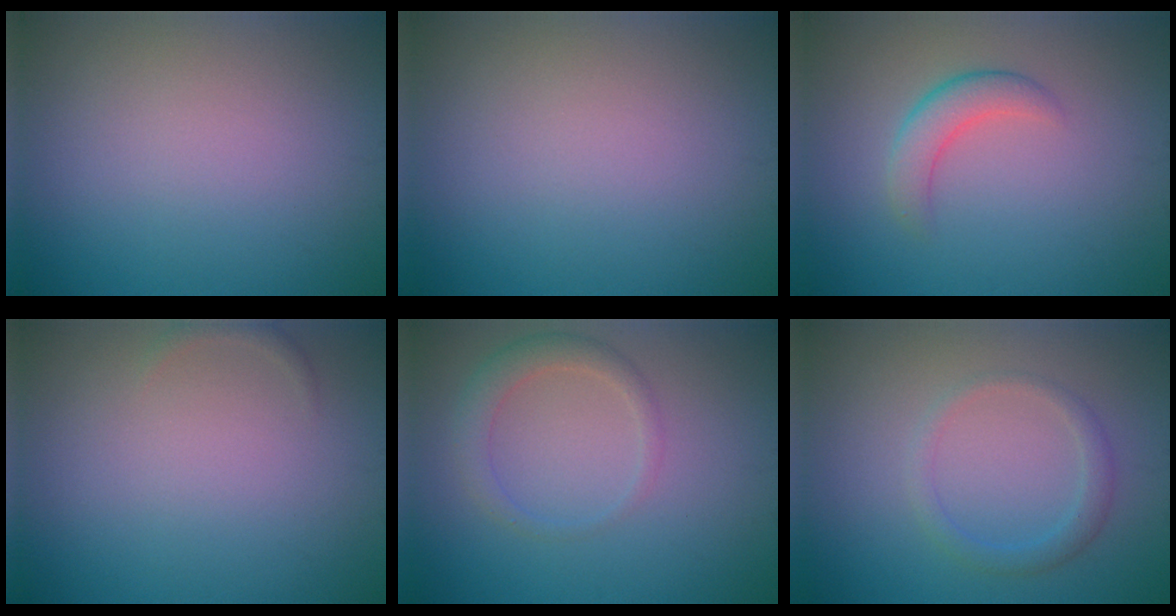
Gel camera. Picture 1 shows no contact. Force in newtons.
{"total": 0.0}
{"total": 2.6, "press": 2.6, "slide": 0.1}
{"total": 0.6, "press": 0.6, "slide": 0.1}
{"total": 2.2, "press": 2.2, "slide": 0.3}
{"total": 1.9, "press": 1.9, "slide": 0.1}